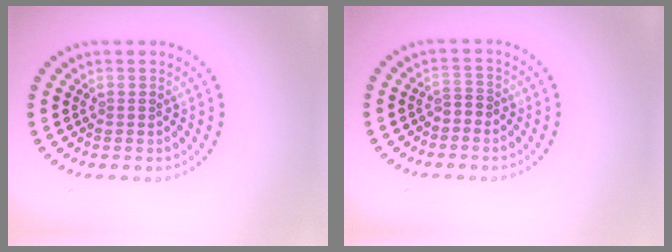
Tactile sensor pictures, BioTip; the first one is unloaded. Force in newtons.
{"total": 1.1, "press": 0.8, "slide": 0.7}